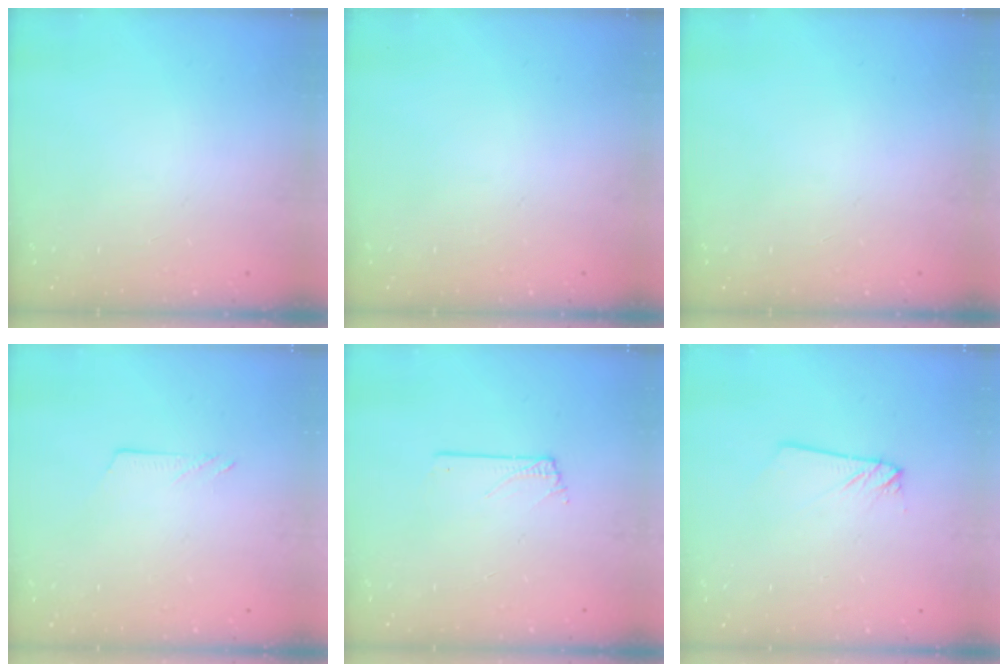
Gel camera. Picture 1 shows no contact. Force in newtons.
{"total": 0.0}
{"total": 0.0}
{"total": 3.5, "press": 3.5, "slide": 0.5}
{"total": 0.5, "press": 0.5, "slide": 0.0}
{"total": 2.2, "press": 2.2, "slide": 0.2}